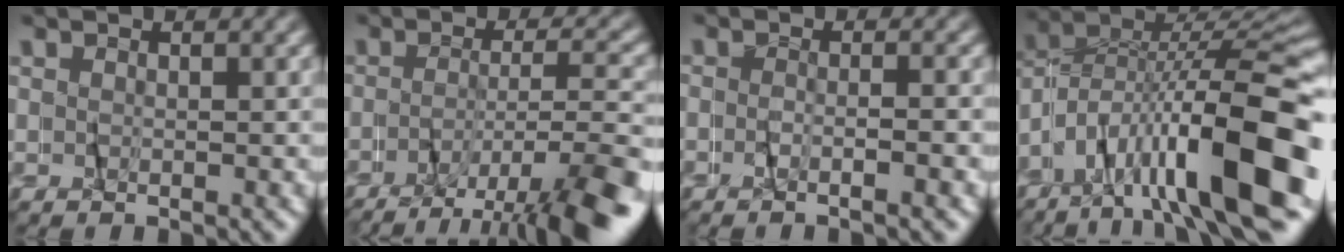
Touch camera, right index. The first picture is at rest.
{"total": 8.1, "force": [-6.2, 1.3, 5.0], "torque": [-0.066, -0.019, -0.096]}
{"total": 1.6, "force": [-1.5, 0.3, 0.6], "torque": [-0.019, 0.001, -0.032]}
{"total": 15.3, "force": [-6.1, 8.6, 11.2], "torque": [-0.183, -0.014, -0.098]}